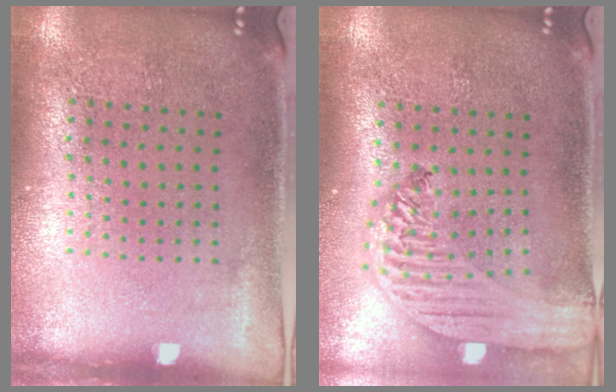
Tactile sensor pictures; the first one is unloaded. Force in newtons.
{"total": 2.9, "press": 2.3, "slide": 1.8}